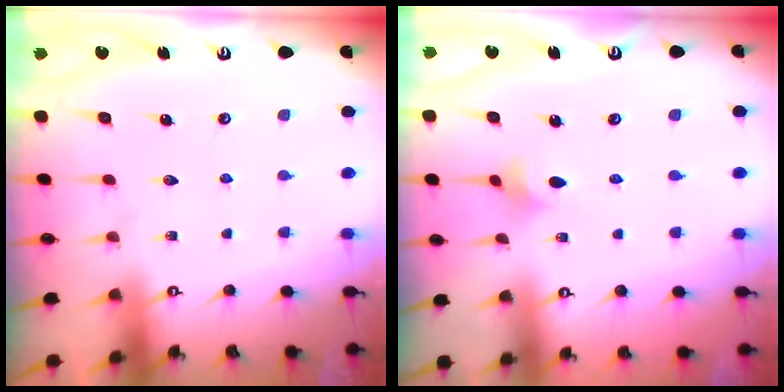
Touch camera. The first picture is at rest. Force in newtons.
{"total": 2.9, "press": 2.8, "slide": 0.6}